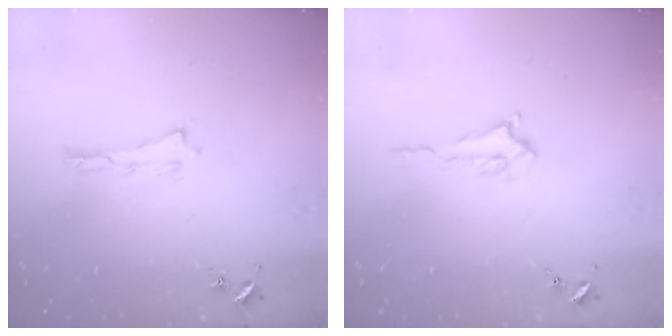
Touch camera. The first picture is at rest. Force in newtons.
{"total": 0.7, "press": 0.7, "slide": 0.2}